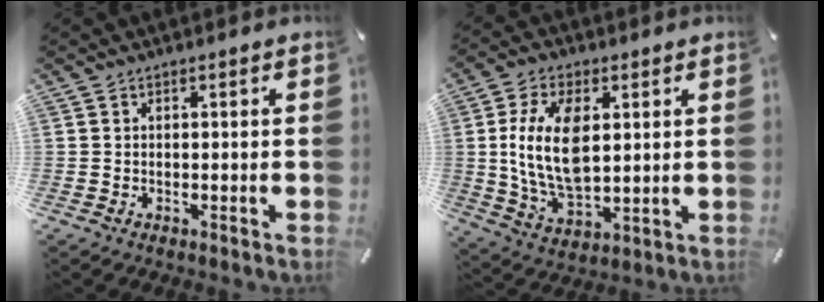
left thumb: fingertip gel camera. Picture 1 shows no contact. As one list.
[{"total": 14.9, "force": [2.4, 8.7, 11.9], "torque": [-0.267, -0.005, 0.040]}]